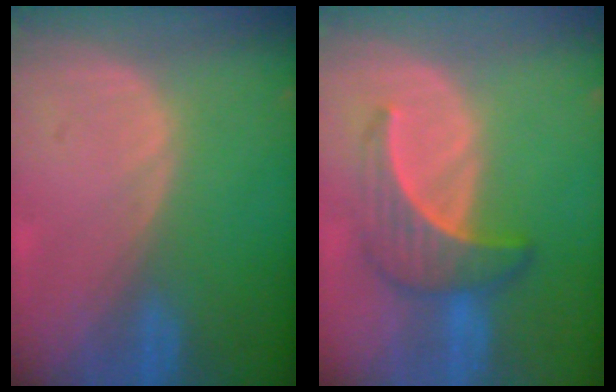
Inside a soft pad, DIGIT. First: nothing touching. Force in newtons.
{"total": 6.5, "press": 6.3, "slide": 1.7}